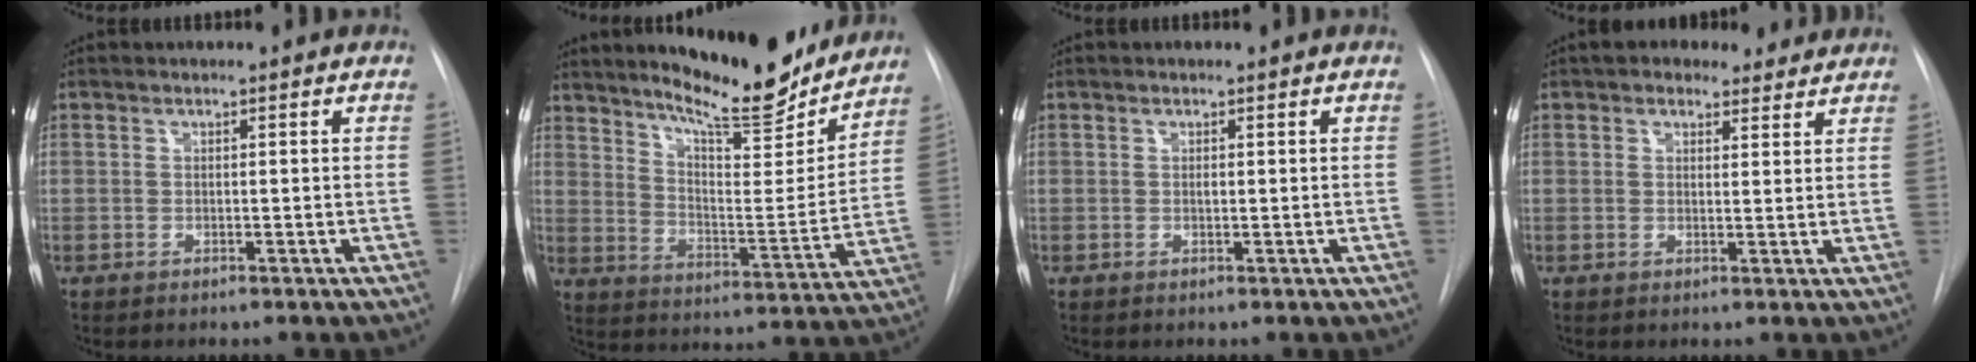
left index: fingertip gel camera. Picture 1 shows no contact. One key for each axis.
{"total": 17.2, "fx": 15.0, "fy": 2.8, "fz": 7.9, "tx": -0.115, "ty": -0.042, "tz": 0.216}
{"total": 0.7, "fx": -0.6, "fy": 0.2, "fz": 0.2, "tx": -0.004, "ty": -0.005, "tz": -0.013}
{"total": 5.4, "fx": 4.2, "fy": 3.0, "fz": 1.7, "tx": -0.012, "ty": 0.011, "tz": 0.050}